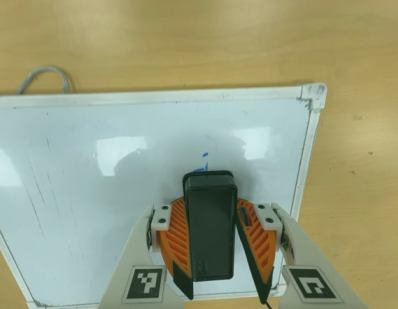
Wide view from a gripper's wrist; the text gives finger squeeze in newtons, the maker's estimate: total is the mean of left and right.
{"total": 12.6, "left": 14.4, "right": 10.7}